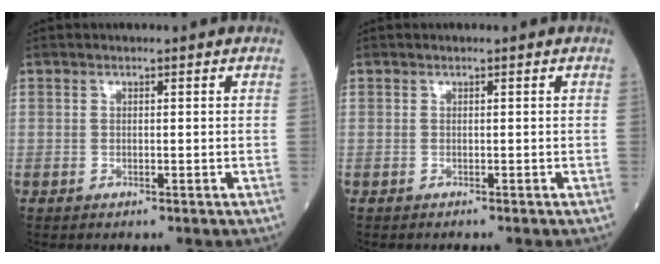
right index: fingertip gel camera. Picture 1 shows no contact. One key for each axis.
{"total": 0.7, "fx": -0.6, "fy": 0.0, "fz": 0.3, "tx": 0.000, "ty": 0.000, "tz": -0.007}